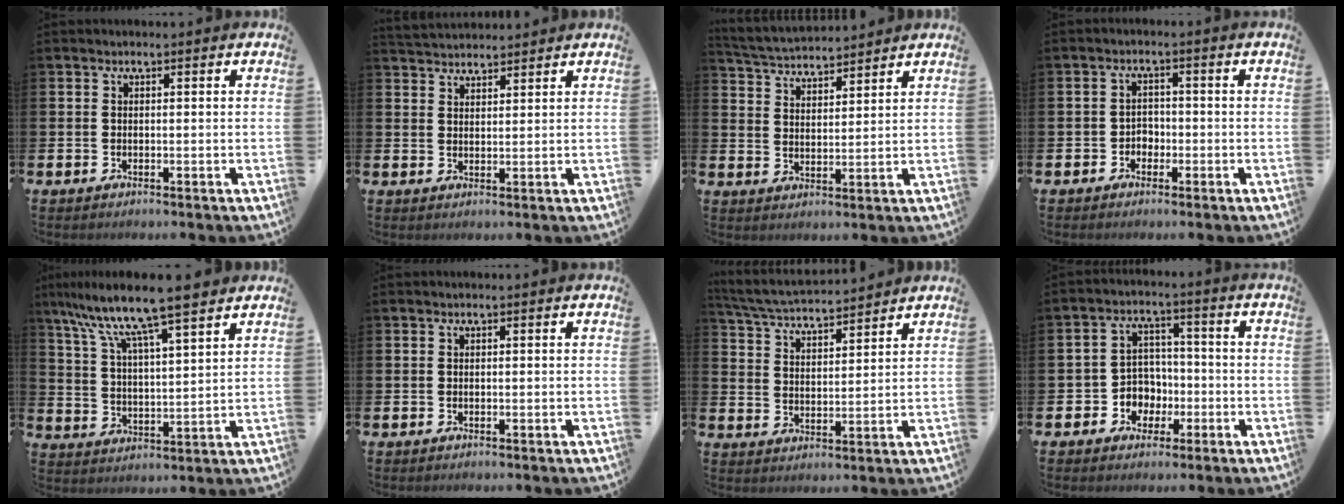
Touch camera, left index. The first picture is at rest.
{"total": 3.2, "force": [3.1, 0.6, 0.0], "torque": [0.000, -0.014, 0.057]}
{"total": 4.3, "force": [4.2, 0.6, 0.0], "torque": [-0.017, -0.028, 0.073]}
{"total": 2.1, "force": [-1.3, 1.6, 0.5], "torque": [-0.007, 0.001, -0.032]}
{"total": 11.0, "force": [9.5, 1.0, 5.5], "torque": [-0.134, -0.049, 0.161]}
{"total": 0.0}
{"total": 5.1, "force": [5.0, 0.3, 0.8], "torque": [-0.033, -0.035, 0.087]}
{"total": 4.9, "force": [-1.2, 4.6, 1.0], "torque": [-0.036, 0.007, -0.027]}